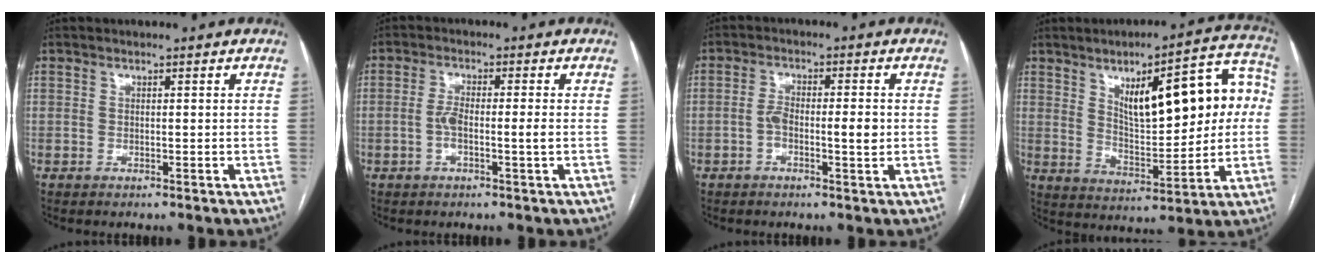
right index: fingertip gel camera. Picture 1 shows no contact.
{"total": 3.9, "force": [-0.8, 0.4, 3.8], "torque": [-0.076, 0.007, -0.015]}
{"total": 4.7, "force": [-0.8, 1.3, 4.4], "torque": [-0.079, 0.011, -0.013]}
{"total": 17.8, "force": [3.9, 5.8, 16.4], "torque": [-0.223, 0.035, 0.064]}